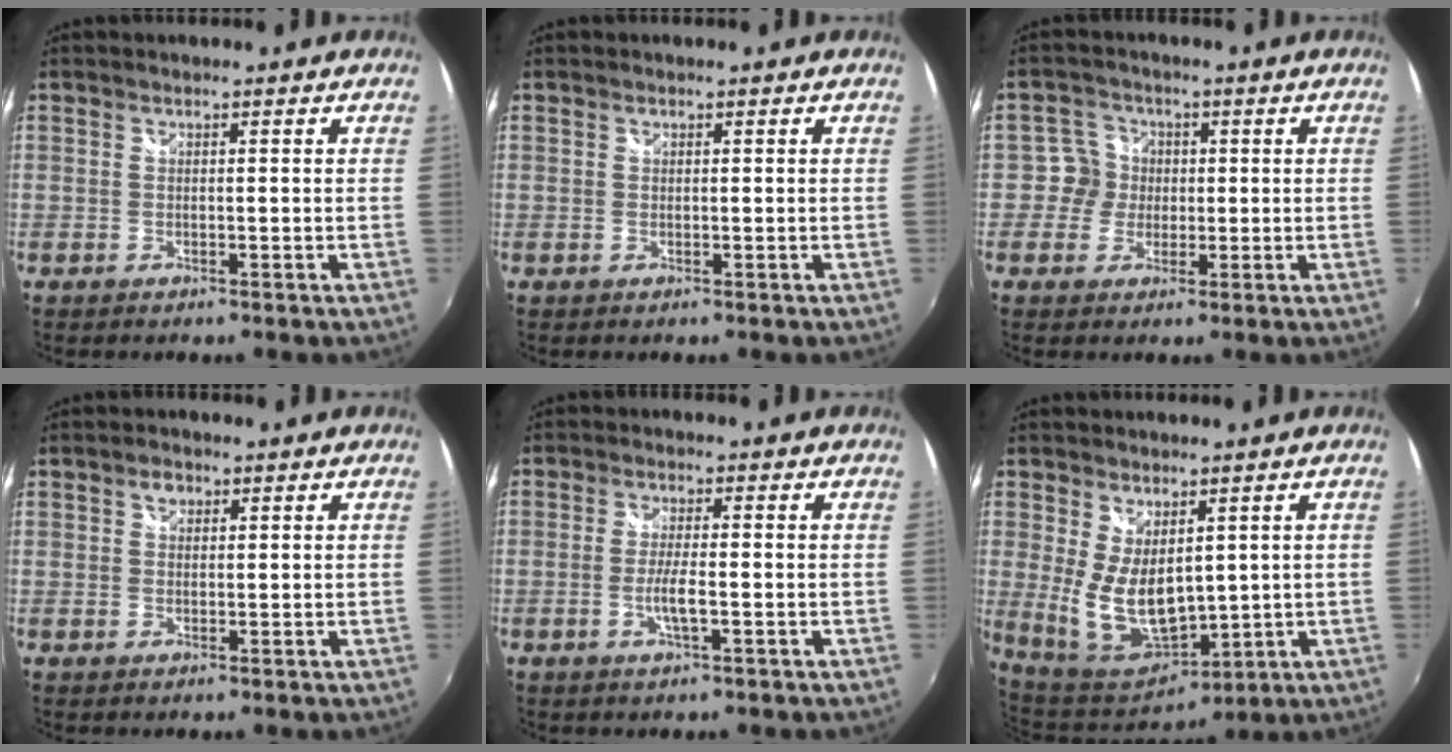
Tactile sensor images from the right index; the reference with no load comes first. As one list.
[{"total": 0.0}, {"total": 4.3, "force": [-0.2, 4.3, 0.1], "torque": [0.011, 0.007, -0.014]}, {"total": 1.8, "force": [0.8, 1.4, 0.8], "torque": [-0.011, 0.007, 0.012]}, {"total": 3.7, "force": [-1.2, 0.2, 3.5], "torque": [-0.069, -0.005, -0.023]}, {"total": 11.7, "force": [1.2, 6.6, 9.6], "torque": [-0.191, -0.020, 0.045]}]